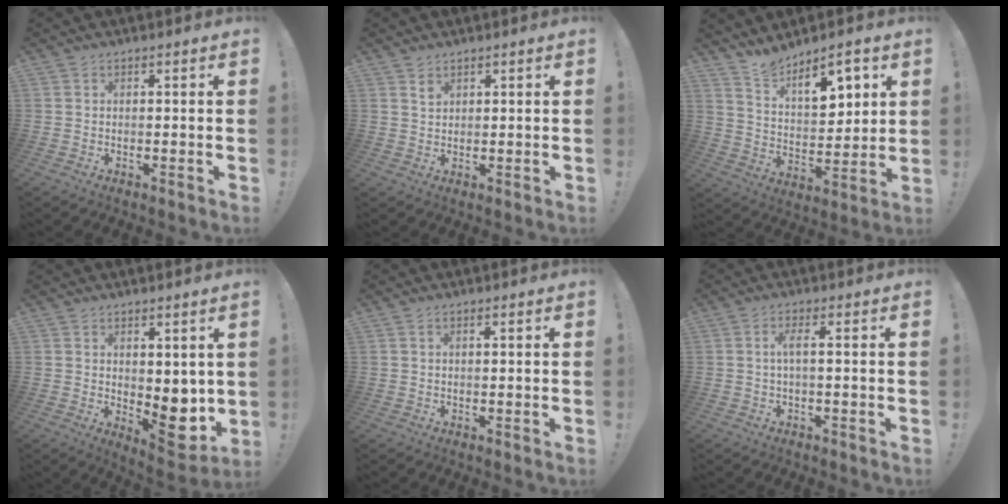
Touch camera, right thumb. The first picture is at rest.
{"total": 1.9, "force": [1.4, 1.1, 0.7], "torque": [-0.005, -0.008, 0.024]}
{"total": 12.2, "force": [9.0, 5.0, 6.6], "torque": [-0.092, -0.057, 0.159]}
{"total": 8.3, "force": [0.2, 5.3, 6.3], "torque": [-0.047, -0.020, 0.015]}
{"total": 0.9, "force": [0.3, 0.0, 0.8], "torque": [-0.024, 0.003, 0.007]}
{"total": 3.5, "force": [0.1, 0.2, 3.5], "torque": [-0.069, -0.002, -0.003]}